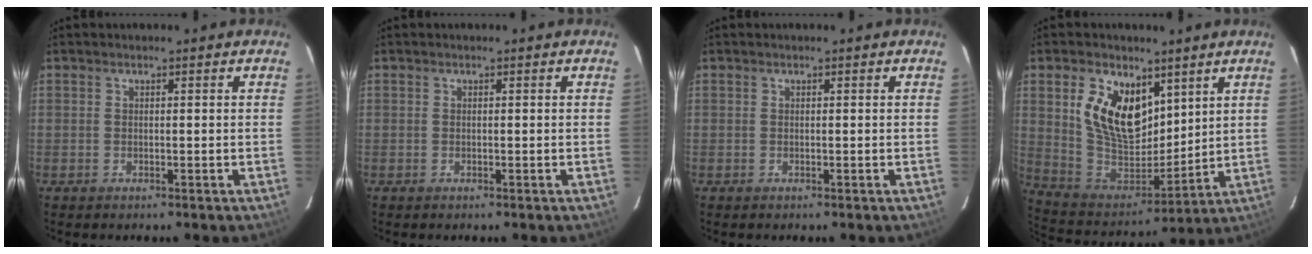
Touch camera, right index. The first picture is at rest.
{"total": 0.0}
{"total": 0.0}
{"total": 15.3, "force": [6.8, 9.2, 10.2], "torque": [-0.198, 0.004, 0.146]}